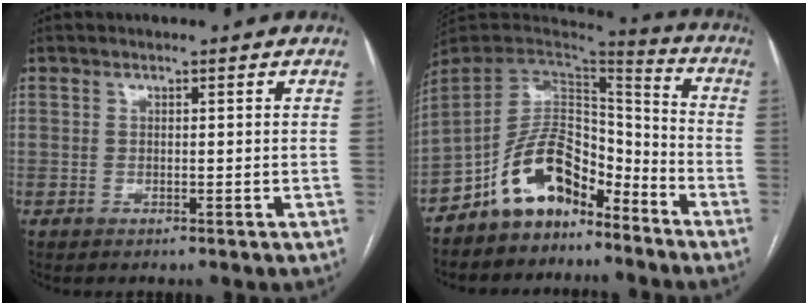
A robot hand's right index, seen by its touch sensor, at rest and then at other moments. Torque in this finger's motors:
{"motor_torque": [0.90, -0.76, 0.05, 0.00]}